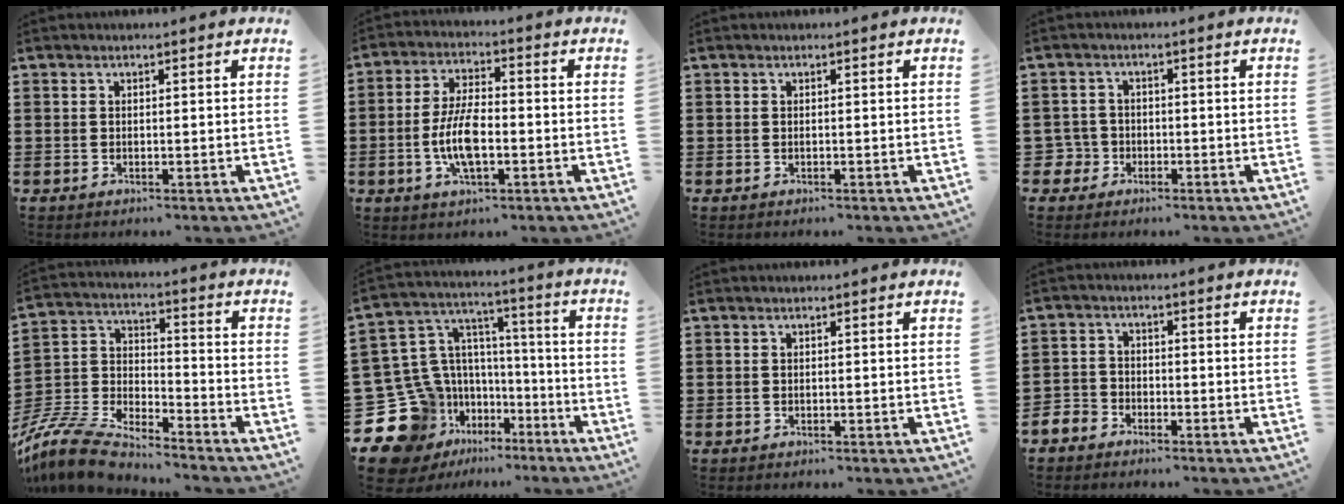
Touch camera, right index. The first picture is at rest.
{"total": 7.9, "force": [-1.8, 3.1, 7.0], "torque": [-0.161, -0.006, -0.041]}
{"total": 0.0}
{"total": 3.3, "force": [-1.7, 2.8, 0.7], "torque": [-0.044, -0.004, -0.044]}
{"total": 8.8, "force": [-8.2, 1.5, 2.9], "torque": [-0.088, 0.000, -0.171]}
{"total": 12.7, "force": [-6.0, 10.4, 4.4], "torque": [-0.153, -0.013, -0.088]}
{"total": 0.0}
{"total": 2.9, "force": [-2.5, 1.4, -0.1], "torque": [-0.017, 0.000, -0.059]}